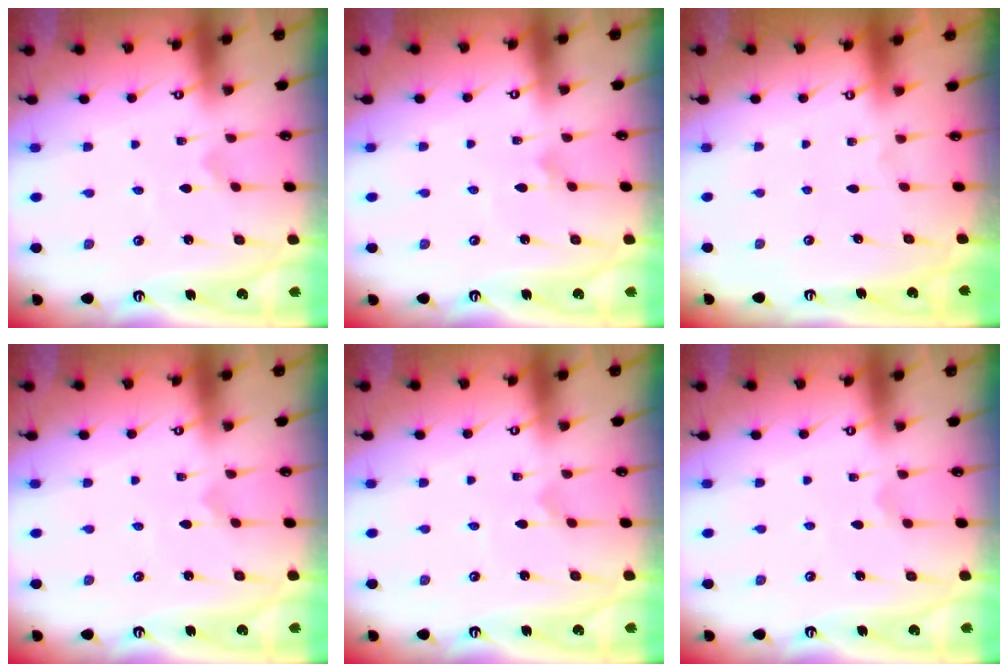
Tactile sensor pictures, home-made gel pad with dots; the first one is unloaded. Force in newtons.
{"total": 2.4, "press": 2.4, "slide": 0.2}
{"total": 0.0}
{"total": 0.0}
{"total": 0.7, "press": 0.7, "slide": 0.0}
{"total": 1.8, "press": 1.8, "slide": 0.2}